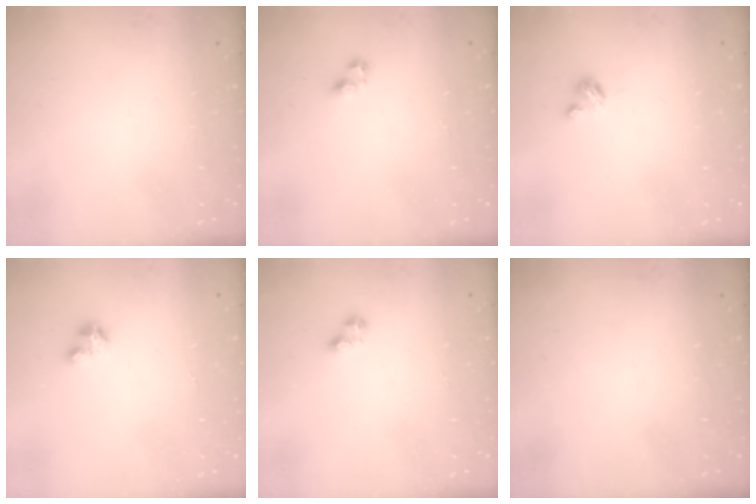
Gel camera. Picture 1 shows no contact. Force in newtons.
{"total": 4.4, "press": 4.4, "slide": 0.1}
{"total": 2.7, "press": 2.7, "slide": 0.3}
{"total": 2.8, "press": 2.8, "slide": 0.2}
{"total": 2.8, "press": 2.8, "slide": 0.4}
{"total": 0.0}